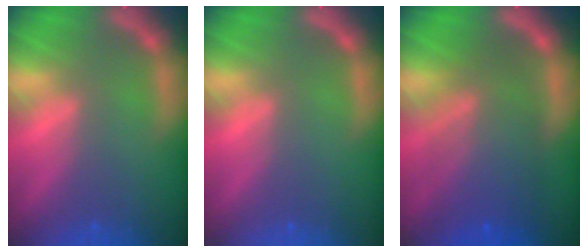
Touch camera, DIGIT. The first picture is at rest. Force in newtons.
{"total": 0.0}
{"total": 8.5}